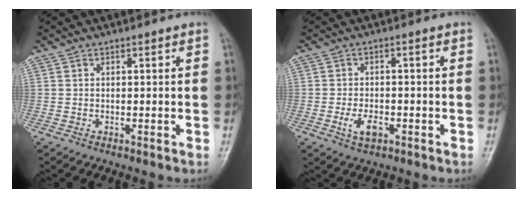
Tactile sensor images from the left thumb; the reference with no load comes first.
{"total": 4.3, "force": [-1.7, 2.3, 3.2], "torque": [-0.058, 0.007, -0.027]}